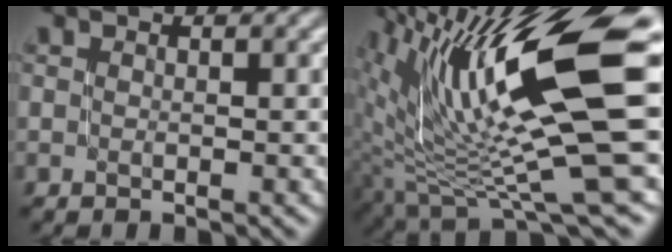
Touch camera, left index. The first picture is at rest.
{"total": 14.6, "force": [3.8, 3.2, 13.7], "torque": [-0.235, -0.005, 0.081]}